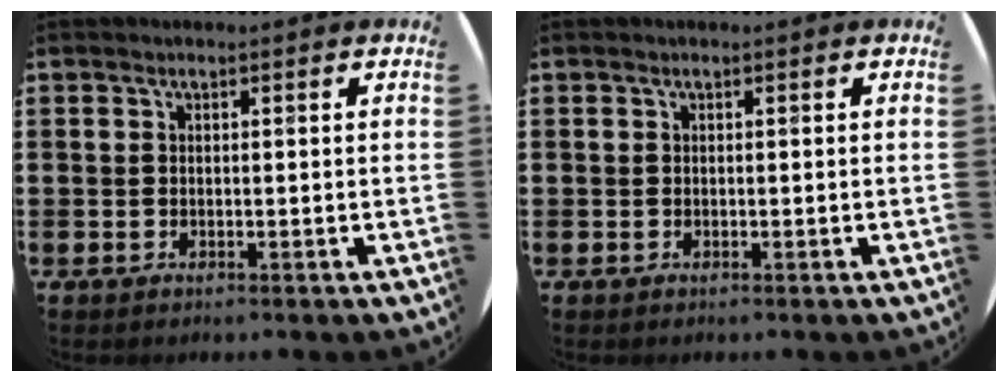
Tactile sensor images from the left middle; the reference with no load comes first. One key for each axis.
{"total": 0.0}